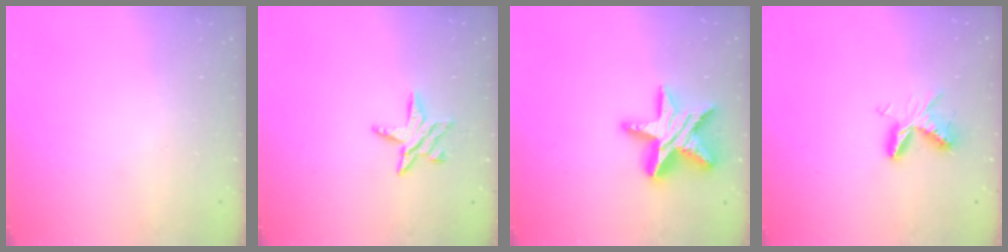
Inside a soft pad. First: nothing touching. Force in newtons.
{"total": 7.4, "press": 7.4, "slide": 0.1}
{"total": 17.8, "press": 17.8, "slide": 1.2}
{"total": 6.2, "press": 6.2, "slide": 0.7}